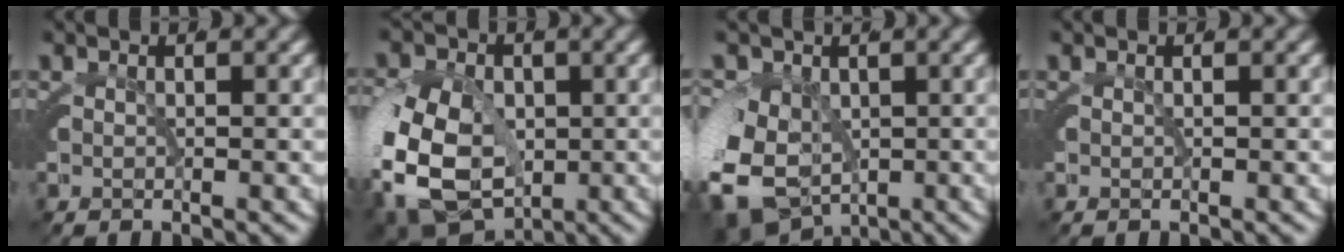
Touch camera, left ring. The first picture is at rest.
{"total": 11.8, "force": [-4.1, 9.6, 5.5], "torque": [-0.134, -0.058, -0.054]}
{"total": 10.7, "force": [-3.5, 8.9, 4.8], "torque": [-0.128, -0.061, -0.037]}
{"total": 0.0}